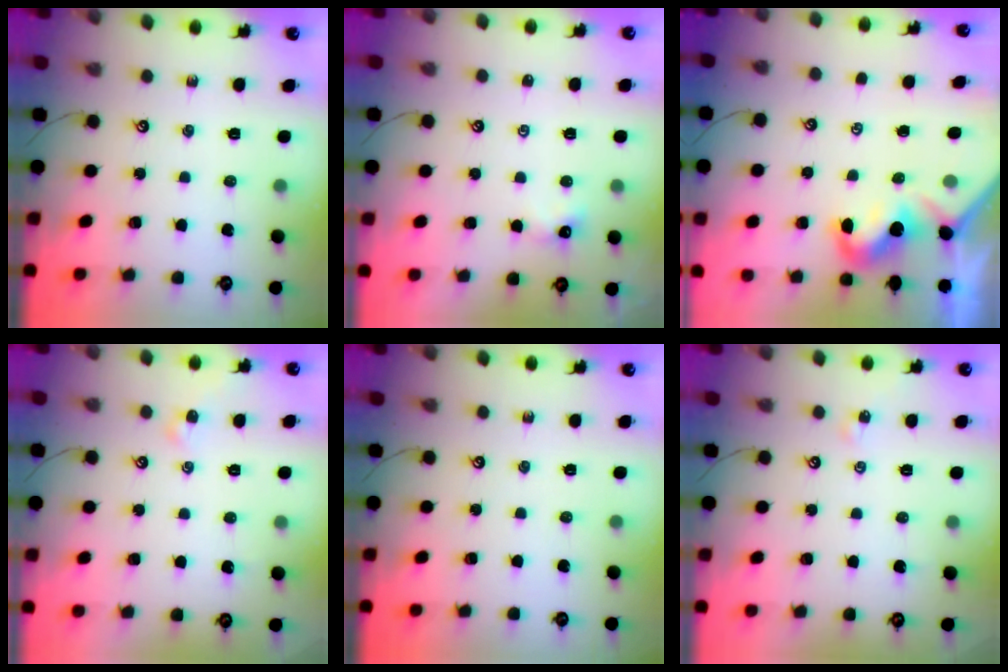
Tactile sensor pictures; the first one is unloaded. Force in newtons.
{"total": 1.6, "press": 1.6, "slide": 0.4}
{"total": 2.1, "press": 2.1, "slide": 0.6}
{"total": 2.1, "press": 2.0, "slide": 0.6}
{"total": 0.0}
{"total": 2.6, "press": 2.6, "slide": 0.5}